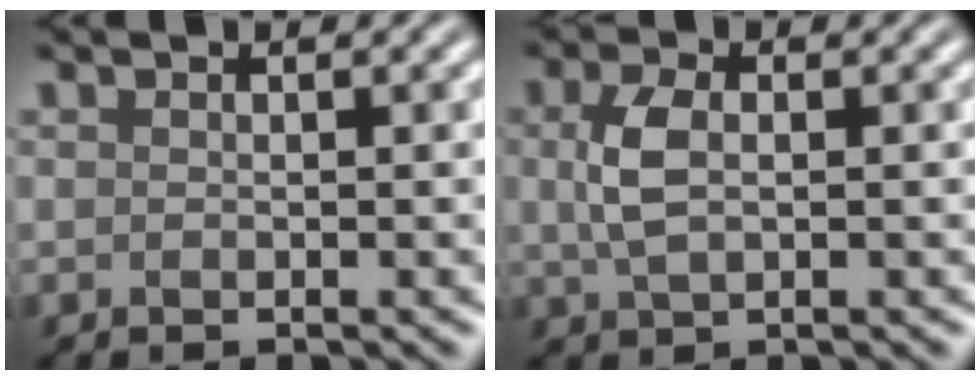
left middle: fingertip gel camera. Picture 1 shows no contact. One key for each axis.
{"total": 3.2, "fx": 0.4, "fy": 1.9, "fz": 2.5, "tx": -0.061, "ty": 0.002, "tz": 0.008}